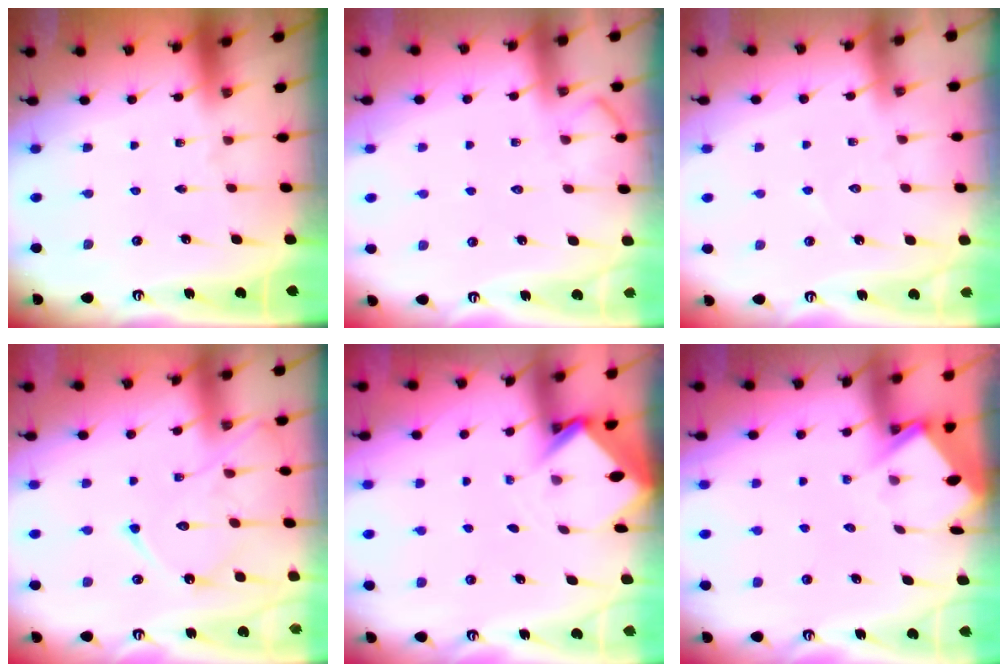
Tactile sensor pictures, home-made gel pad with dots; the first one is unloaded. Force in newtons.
{"total": 6.1, "press": 6.1, "slide": 0.7}
{"total": 3.5, "press": 3.5, "slide": 0.4}
{"total": 12.8, "press": 12.8, "slide": 0.6}
{"total": 2.9, "press": 2.9, "slide": 0.2}
{"total": 3.9, "press": 3.9, "slide": 0.4}